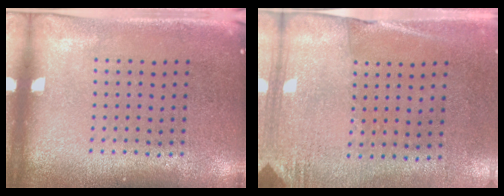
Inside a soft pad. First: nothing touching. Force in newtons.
{"total": 2.7, "press": 2.4, "slide": 1.3}